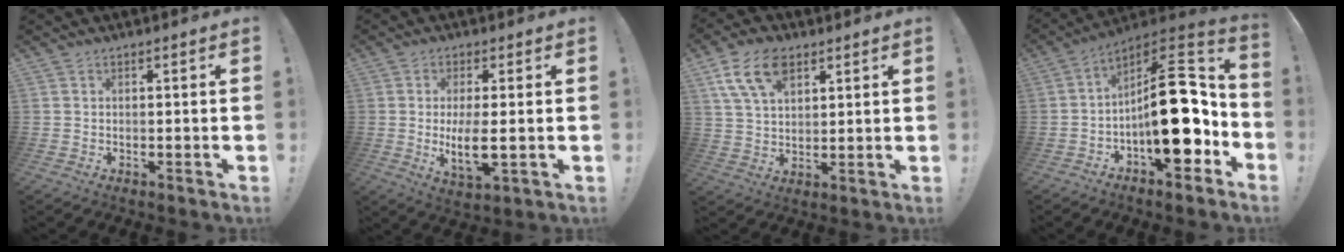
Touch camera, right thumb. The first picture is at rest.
{"total": 8.4, "force": [-0.3, 2.9, 7.9], "torque": [-0.135, -0.020, -0.007]}
{"total": 12.3, "force": [6.4, 7.4, 7.5], "torque": [-0.142, -0.015, 0.122]}
{"total": 22.9, "force": [-3.2, 10.1, 20.2], "torque": [-0.289, 0.019, -0.041]}